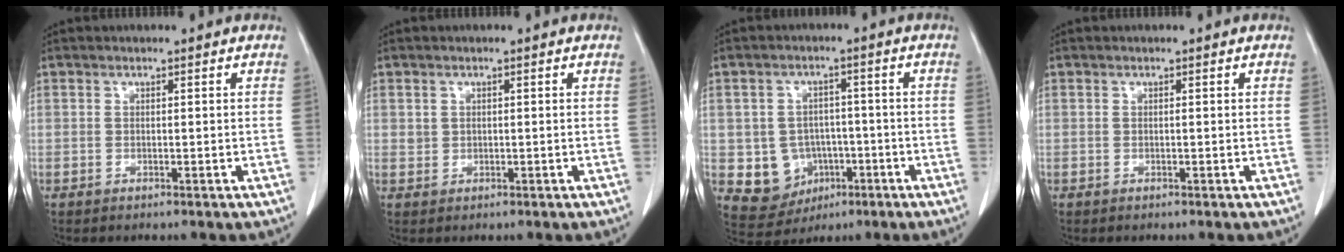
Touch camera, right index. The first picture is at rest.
{"total": 1.2, "force": [0.5, 1.1, 0.2], "torque": [0.005, 0.002, 0.006]}
{"total": 7.5, "force": [-1.6, 7.0, 2.0], "torque": [-0.035, 0.014, -0.011]}
{"total": 0.0}